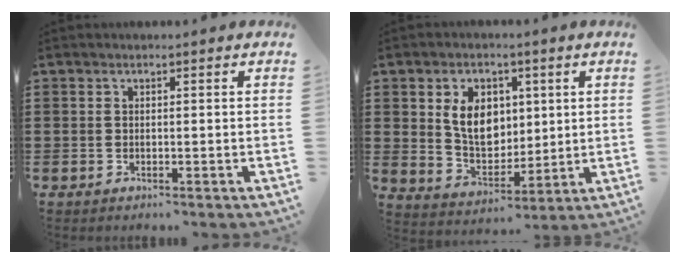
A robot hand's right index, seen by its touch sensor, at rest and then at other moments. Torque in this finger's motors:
{"motor_torque": [1.15, 0.98, 0.43, 0.16]}